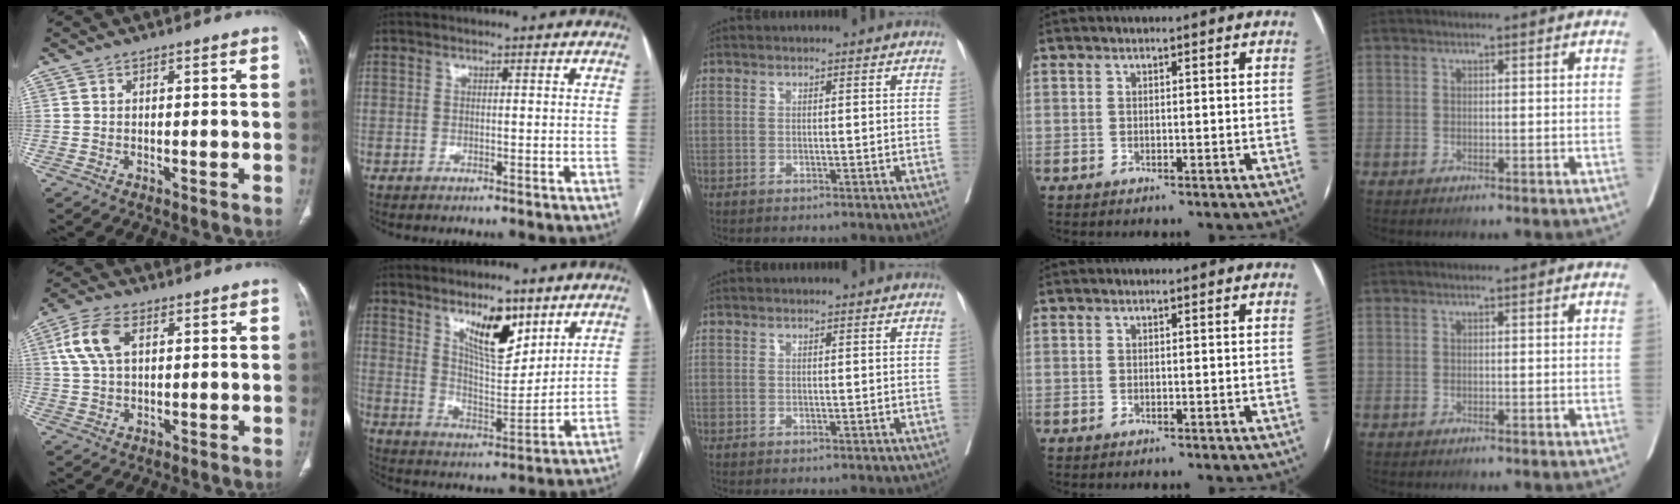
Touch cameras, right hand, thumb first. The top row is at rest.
{"thumb": {"total": 8.2, "force": [2.6, 4.5, 6.3], "torque": [-0.136, 0.009, 0.052]}, "index": {"total": 10.1, "force": [6.2, 3.2, 7.4], "torque": [-0.127, -0.006, 0.115]}}